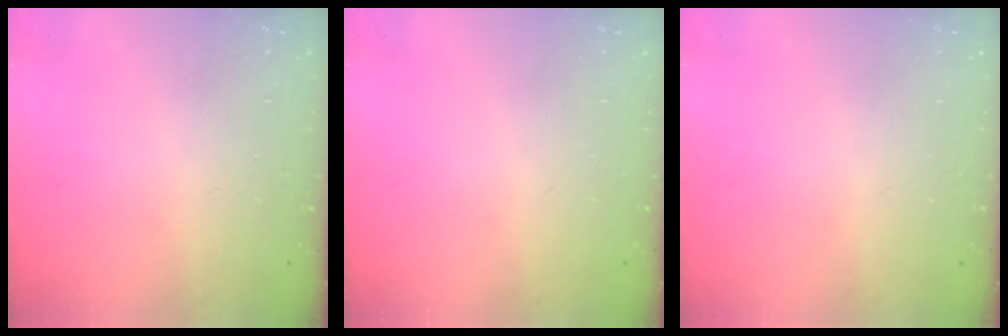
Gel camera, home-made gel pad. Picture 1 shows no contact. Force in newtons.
{"total": 0.0}
{"total": 0.0}